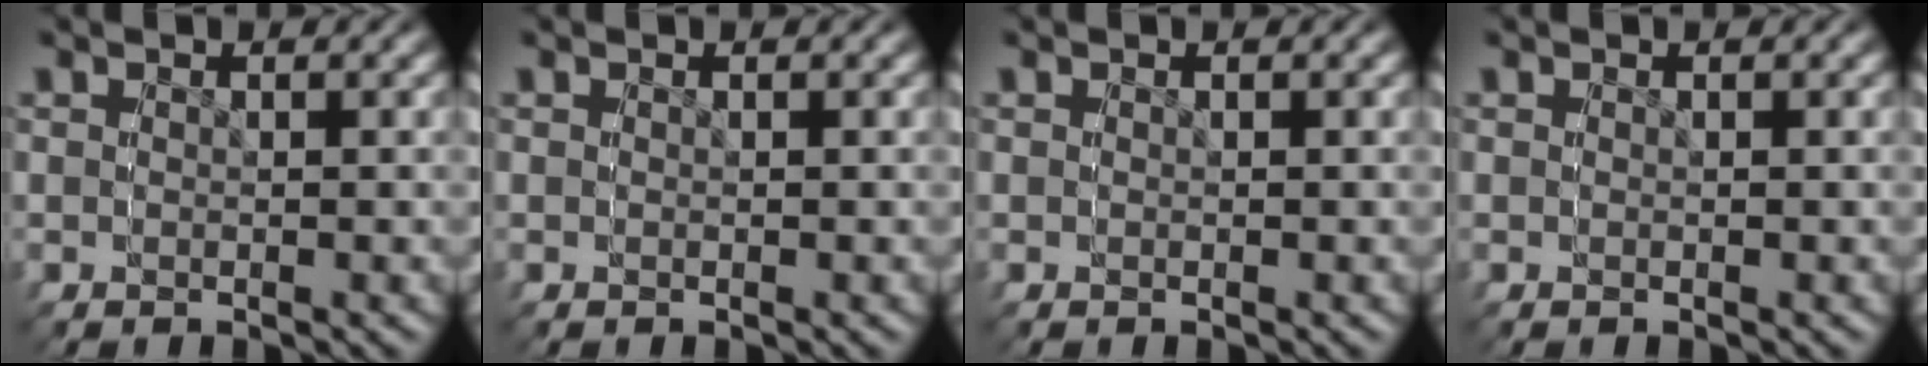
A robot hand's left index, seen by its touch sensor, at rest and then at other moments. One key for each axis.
{"total": 0.0}
{"total": 0.0}
{"total": 0.0}